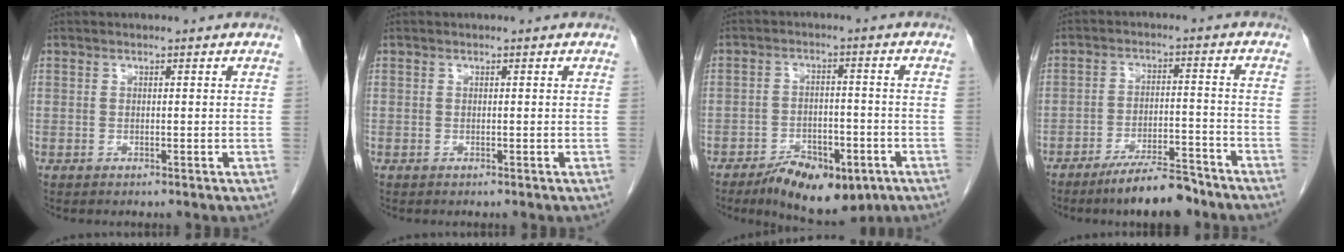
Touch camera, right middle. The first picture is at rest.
{"total": 0.0}
{"total": 10.7, "force": [-6.9, 4.7, 6.7], "torque": [-0.097, -0.004, -0.103]}
{"total": 8.6, "force": [-7.1, 1.4, 4.8], "torque": [-0.075, -0.010, -0.119]}